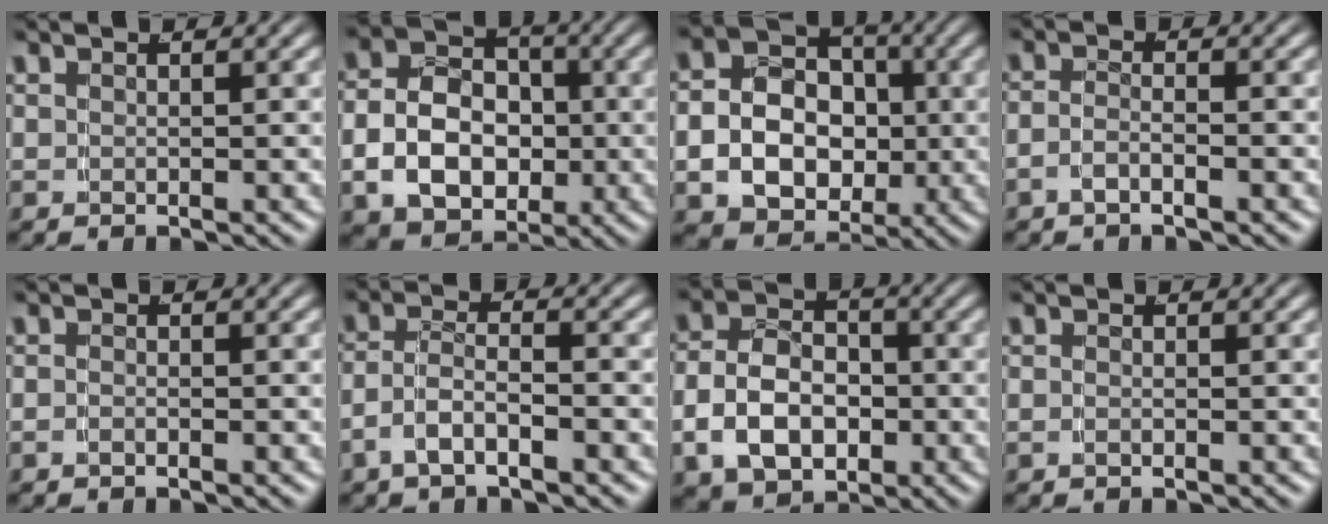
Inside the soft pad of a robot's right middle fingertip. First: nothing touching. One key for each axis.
{"total": 10.5, "fx": -1.8, "fy": 8.6, "fz": 5.7, "tx": -0.104, "ty": -0.021, "tz": -0.033}
{"total": 11.4, "fx": -1.5, "fy": 9.8, "fz": 5.6, "tx": -0.118, "ty": -0.034, "tz": -0.028}
{"total": 2.0, "fx": -1.5, "fy": 0.5, "fz": 1.2, "tx": -0.027, "ty": -0.007, "tz": -0.027}
{"total": 0.8, "fx": -0.8, "fy": 0.0, "fz": 0.3, "tx": -0.006, "ty": -0.001, "tz": -0.018}
{"total": 3.5, "fx": -1.8, "fy": 1.8, "fz": 2.3, "tx": -0.047, "ty": -0.011, "tz": -0.033}
{"total": 8.5, "fx": -1.6, "fy": 6.6, "fz": 5.0, "tx": -0.093, "ty": -0.015, "tz": -0.027}
{"total": 0.6, "fx": -0.5, "fy": 0.0, "fz": 0.4, "tx": -0.007, "ty": -0.002, "tz": -0.010}